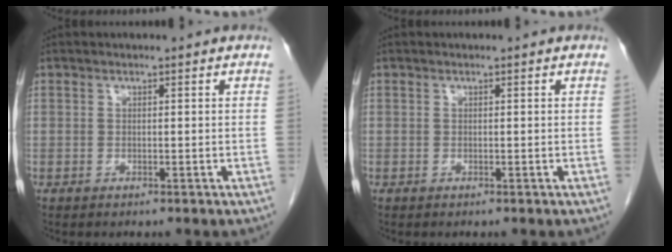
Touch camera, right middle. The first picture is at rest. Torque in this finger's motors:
{"motor_torque": [0.20, 0.00, 0.05, 0.00]}